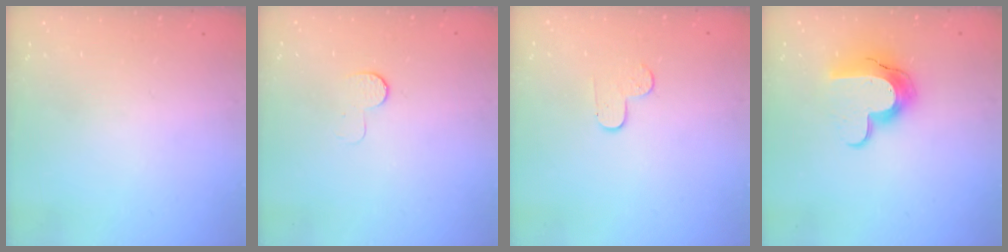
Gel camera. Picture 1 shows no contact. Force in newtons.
{"total": 5.7, "press": 5.6, "slide": 0.6}
{"total": 3.7, "press": 3.6, "slide": 0.4}
{"total": 13.0, "press": 13.0, "slide": 1.0}